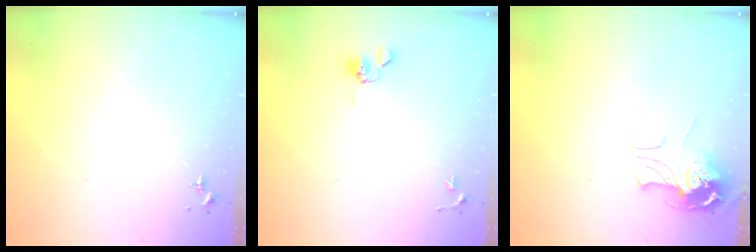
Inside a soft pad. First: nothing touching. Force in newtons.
{"total": 6.3, "press": 6.0, "slide": 1.8}
{"total": 10.2, "press": 10.1, "slide": 1.0}